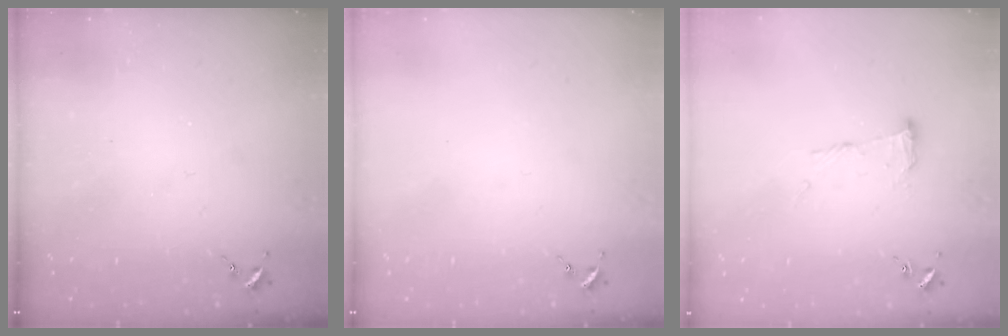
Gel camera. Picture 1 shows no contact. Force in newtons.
{"total": 0.0}
{"total": 9.4, "press": 9.4, "slide": 0.2}